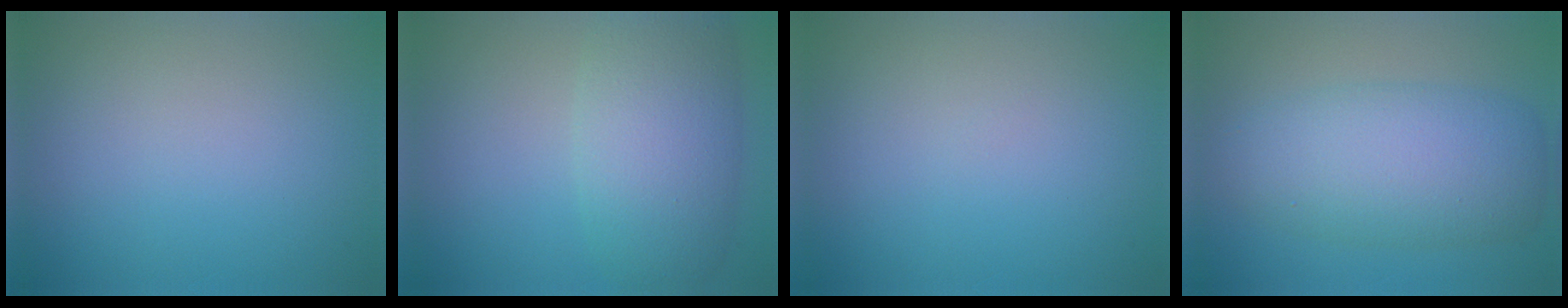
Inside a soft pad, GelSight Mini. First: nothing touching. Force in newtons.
{"total": 6.7, "press": 6.6, "slide": 0.3}
{"total": 0.0}
{"total": 7.3, "press": 7.3, "slide": 0.2}